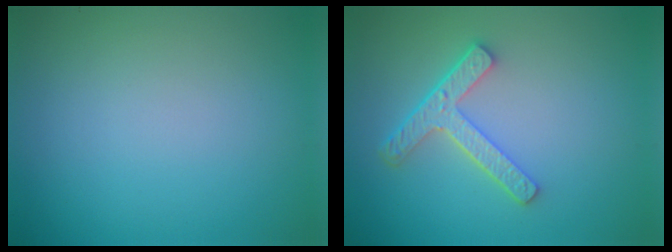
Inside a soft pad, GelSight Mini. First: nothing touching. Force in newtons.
{"total": 3.9, "press": 3.0, "slide": 2.5}